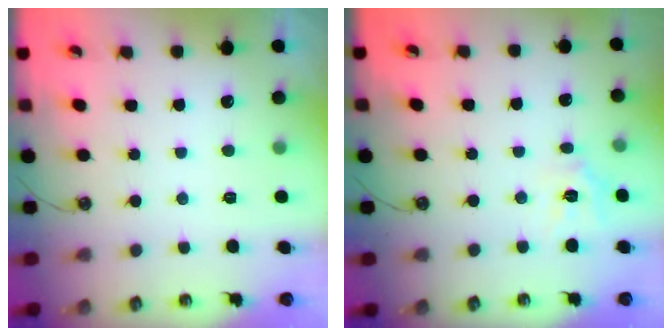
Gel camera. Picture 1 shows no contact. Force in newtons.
{"total": 8.1, "press": 8.1, "slide": 0.8}